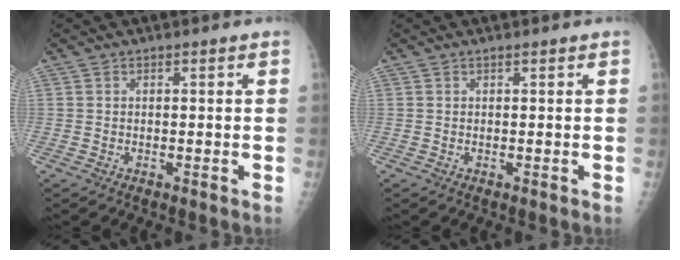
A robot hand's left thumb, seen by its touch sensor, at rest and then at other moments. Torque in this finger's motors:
{"motor_torque": [0.03, 0.03, -0.05, -0.04, 0.00]}